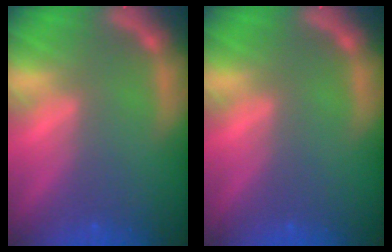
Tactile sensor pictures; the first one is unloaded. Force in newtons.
{"total": 0.0}